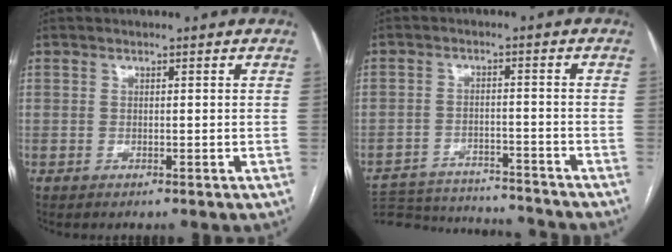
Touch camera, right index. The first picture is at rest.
{"total": 18.4, "force": [-17.4, 2.5, 5.6], "torque": [-0.132, -0.017, -0.254]}